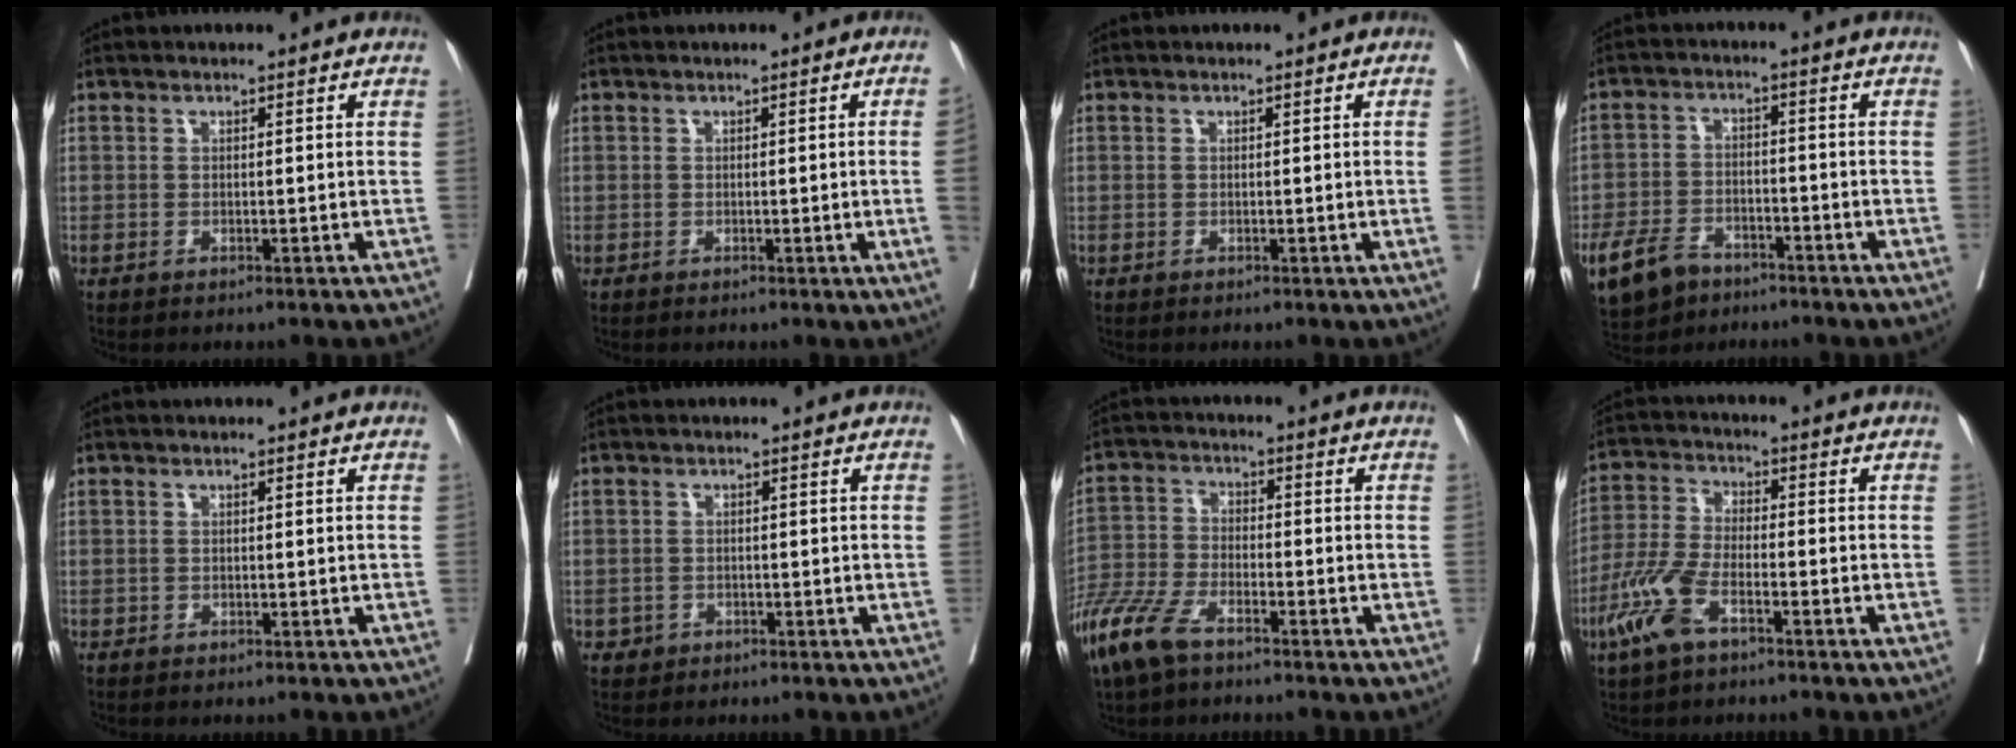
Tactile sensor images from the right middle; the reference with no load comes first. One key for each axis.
{"total": 3.8, "fx": -0.3, "fy": -1.4, "fz": 3.5, "tx": -0.052, "ty": -0.009, "tz": 0.000}
{"total": 1.6, "fx": -0.2, "fy": -0.7, "fz": 1.4, "tx": -0.021, "ty": -0.003, "tz": 0.000}
{"total": 9.1, "fx": -6.1, "fy": 5.5, "fz": 4.1, "tx": -0.085, "ty": -0.003, "tz": -0.104}
{"total": 0.0}
{"total": 1.5, "fx": -0.8, "fy": 1.3, "fz": 0.1, "tx": -0.002, "ty": 0.005, "tz": -0.011}
{"total": 9.1, "fx": -6.5, "fy": 3.0, "fz": 5.7, "tx": -0.135, "ty": -0.018, "tz": -0.131}
{"total": 7.9, "fx": -4.4, "fy": 2.7, "fz": 6.0, "tx": -0.144, "ty": -0.009, "tz": -0.093}